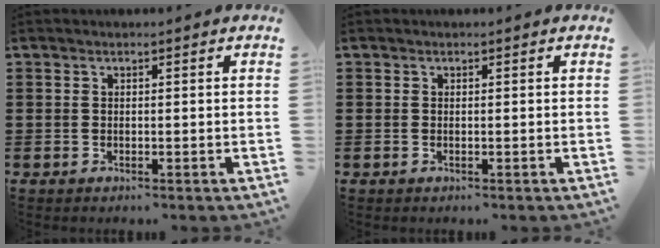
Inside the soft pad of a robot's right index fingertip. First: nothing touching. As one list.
[{"total": 0.0}]